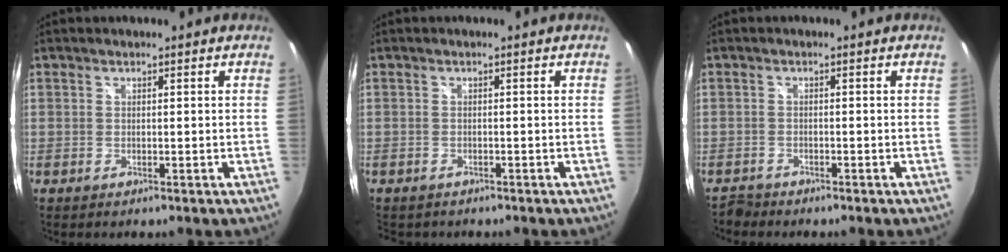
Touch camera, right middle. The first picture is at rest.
{"total": 1.8, "force": [-1.4, 1.1, 0.4], "torque": [-0.013, -0.006, -0.021]}
{"total": 2.1, "force": [-2.0, 0.7, -0.1], "torque": [-0.004, -0.004, -0.041]}